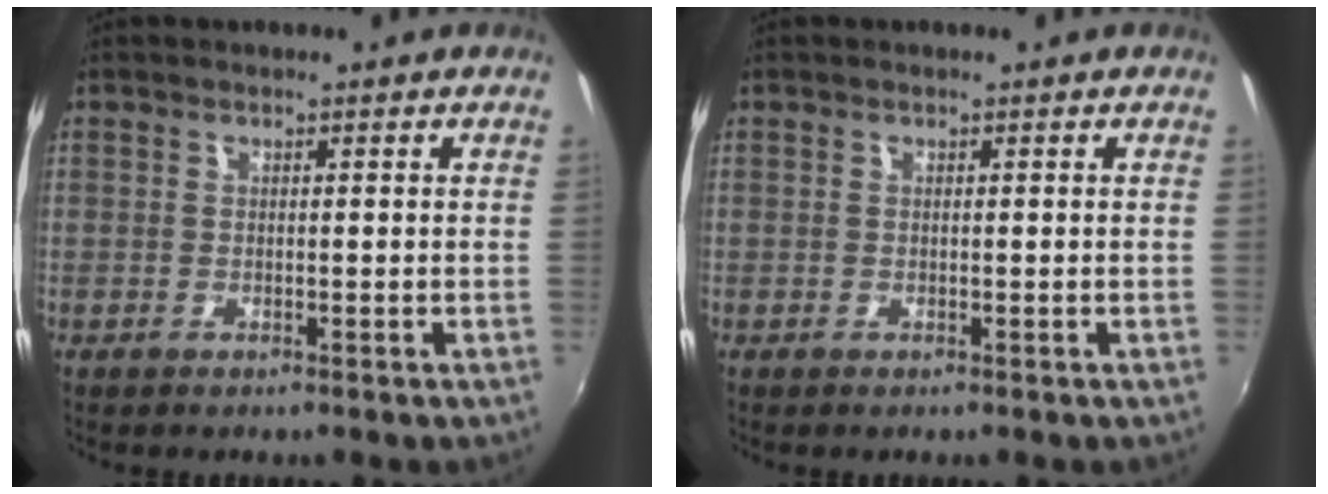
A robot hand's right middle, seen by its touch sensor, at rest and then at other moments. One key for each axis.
{"total": 0.0}